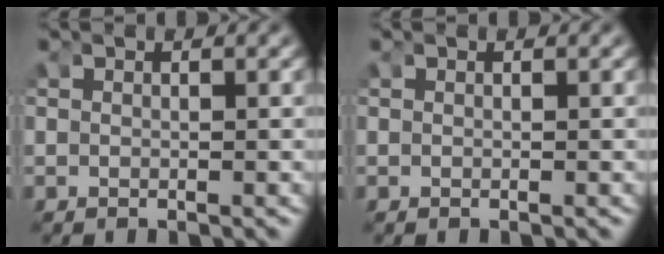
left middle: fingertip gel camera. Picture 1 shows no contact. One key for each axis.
{"total": 0.0}